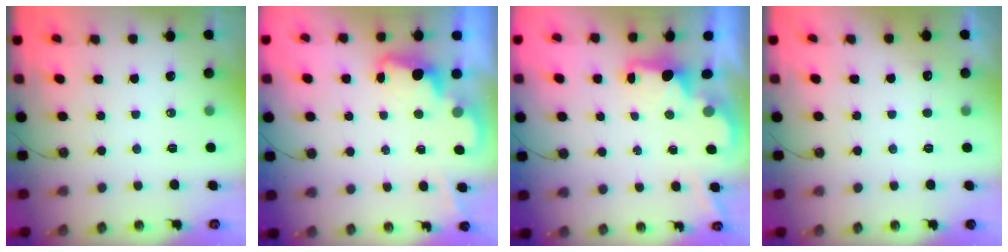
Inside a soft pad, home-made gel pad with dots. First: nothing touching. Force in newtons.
{"total": 2.3, "press": 2.3, "slide": 0.5}
{"total": 1.7, "press": 1.6, "slide": 0.7}
{"total": 2.6, "press": 2.4, "slide": 0.9}